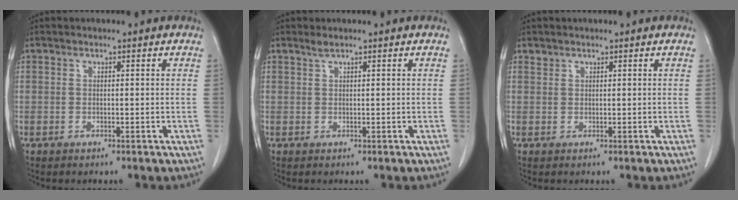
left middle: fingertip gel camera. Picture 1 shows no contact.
{"total": 0.8, "force": [0.7, -0.1, 0.4], "torque": [-0.015, 0.002, 0.018]}
{"total": 0.6, "force": [0.5, 0.2, -0.1], "torque": [-0.002, 0.003, 0.010]}